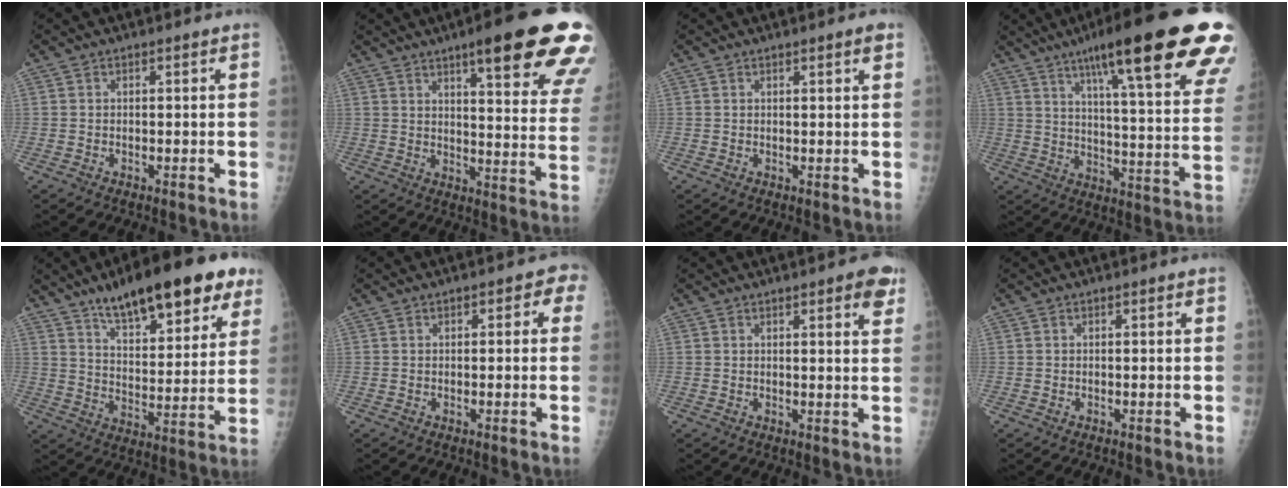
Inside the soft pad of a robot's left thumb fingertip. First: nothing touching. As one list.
[{"total": 23.5, "force": [14.6, 4.2, 18.0], "torque": [-0.200, -0.048, 0.182]}, {"total": 1.7, "force": [1.1, 0.0, 1.3], "torque": [-0.017, -0.005, 0.014]}, {"total": 30.4, "force": [18.3, 4.8, 23.8], "torque": [-0.283, -0.039, 0.256]}, {"total": 22.2, "force": [14.3, 7.3, 15.3], "torque": [-0.187, -0.044, 0.216]}, {"total": 3.3, "force": [1.0, 1.9, 2.5], "torque": [-0.010, 0.006, 0.003]}, {"total": 5.2, "force": [3.0, 1.2, 4.1], "torque": [-0.039, -0.010, 0.032]}, {"total": 0.0}]